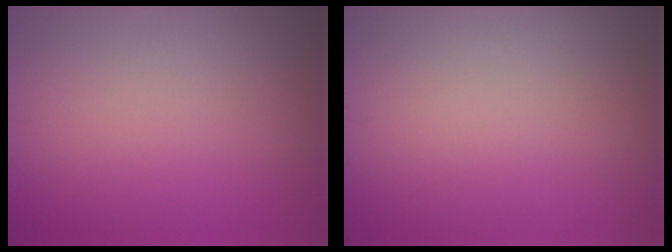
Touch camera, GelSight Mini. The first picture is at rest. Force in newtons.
{"total": 0.0}